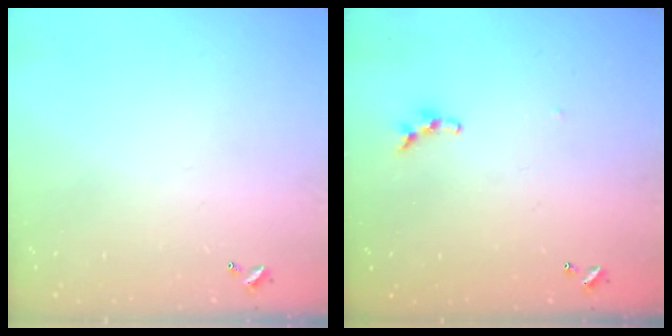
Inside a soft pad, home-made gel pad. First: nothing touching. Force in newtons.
{"total": 5.5, "press": 5.5, "slide": 0.6}